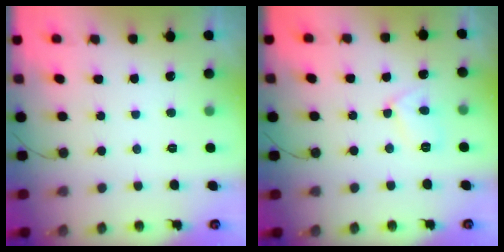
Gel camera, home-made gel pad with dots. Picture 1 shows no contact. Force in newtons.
{"total": 5.6, "press": 5.6, "slide": 0.6}